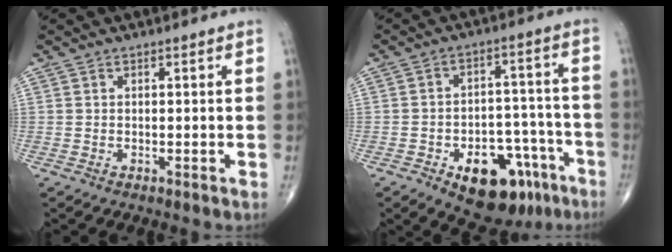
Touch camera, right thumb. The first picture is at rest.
{"total": 15.8, "force": [-8.3, 8.9, 10.0], "torque": [-0.099, 0.060, -0.109]}